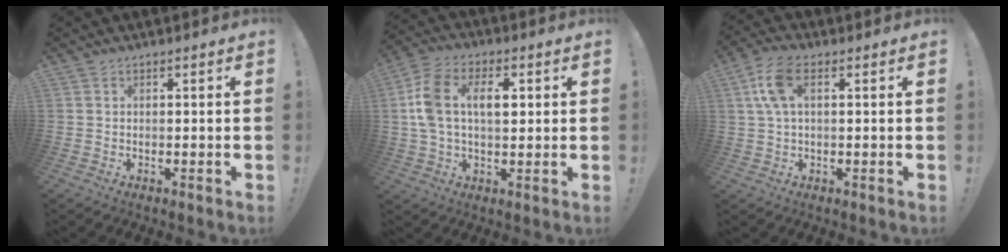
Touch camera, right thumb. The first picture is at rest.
{"total": 12.6, "force": [1.9, 7.8, 9.8], "torque": [-0.181, 0.013, 0.034]}
{"total": 8.8, "force": [2.5, 4.1, 7.3], "torque": [-0.142, 0.005, 0.048]}